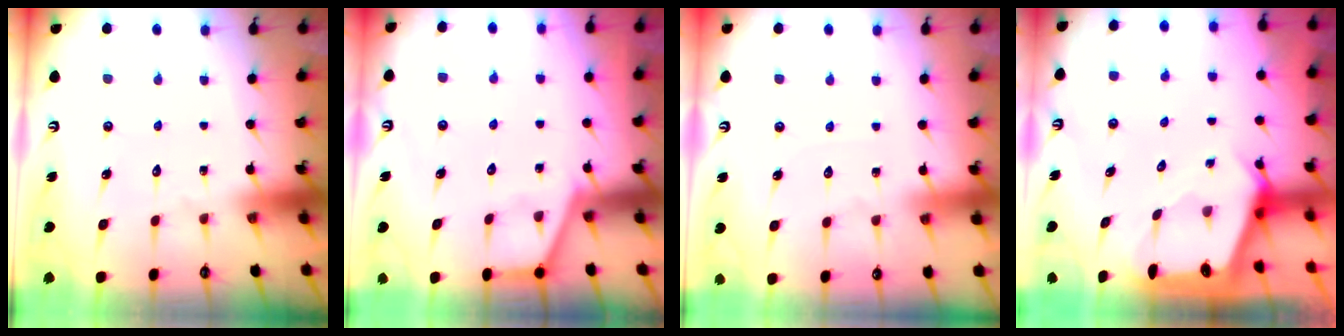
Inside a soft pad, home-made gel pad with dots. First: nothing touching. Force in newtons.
{"total": 2.1, "press": 2.1, "slide": 0.4}
{"total": 1.5, "press": 1.4, "slide": 0.2}
{"total": 2.4, "press": 2.4, "slide": 0.3}